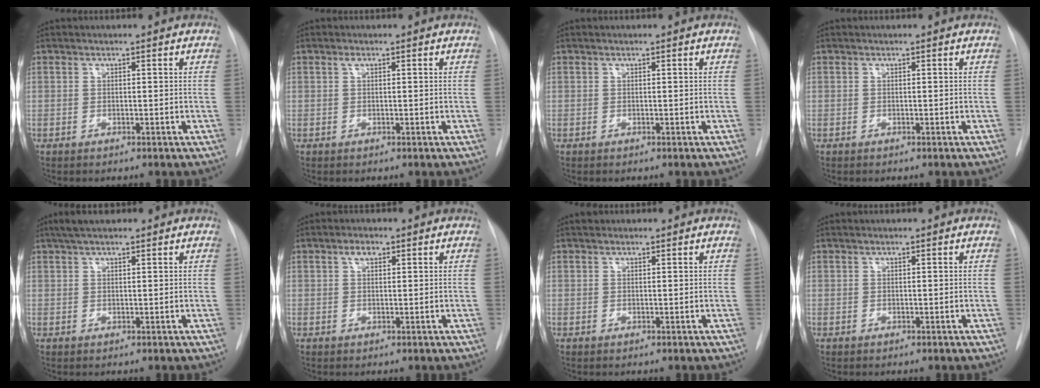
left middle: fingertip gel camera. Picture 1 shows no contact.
{"total": 0.6, "force": [0.3, 0.2, 0.4], "torque": [-0.008, 0.005, 0.004]}
{"total": 0.0}
{"total": 0.0}
{"total": 4.1, "force": [3.2, 1.0, 2.4], "torque": [-0.044, 0.023, 0.055]}
{"total": 1.6, "force": [0.8, 0.9, 1.1], "torque": [-0.021, 0.008, 0.014]}
{"total": 0.8, "force": [0.7, 0.4, 0.1], "torque": [-0.006, 0.011, 0.011]}
{"total": 0.0}